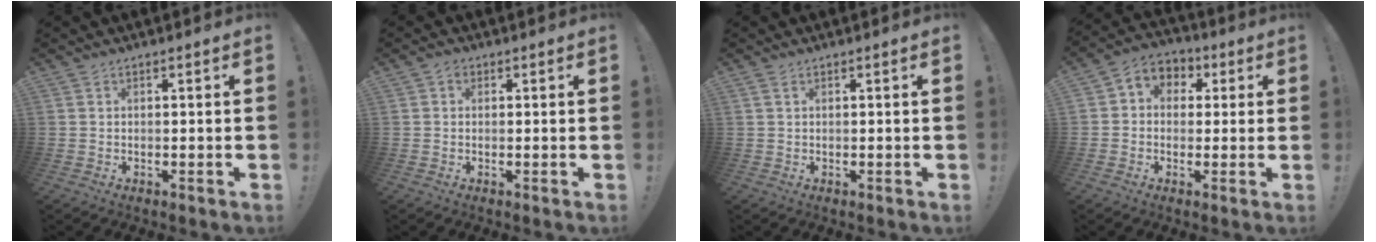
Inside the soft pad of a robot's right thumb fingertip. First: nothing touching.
{"total": 1.4, "force": [0.2, 1.2, 0.6], "torque": [-0.006, 0.002, 0.002]}
{"total": 1.3, "force": [0.7, 0.5, 1.0], "torque": [-0.023, 0.003, 0.013]}
{"total": 6.2, "force": [-0.5, 5.7, 2.2], "torque": [-0.026, 0.008, -0.003]}